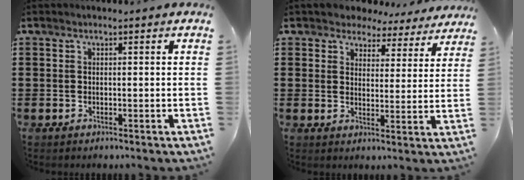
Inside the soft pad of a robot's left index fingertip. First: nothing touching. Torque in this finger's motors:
{"motor_torque": [2.14, 0.00, 0.06, -0.21]}